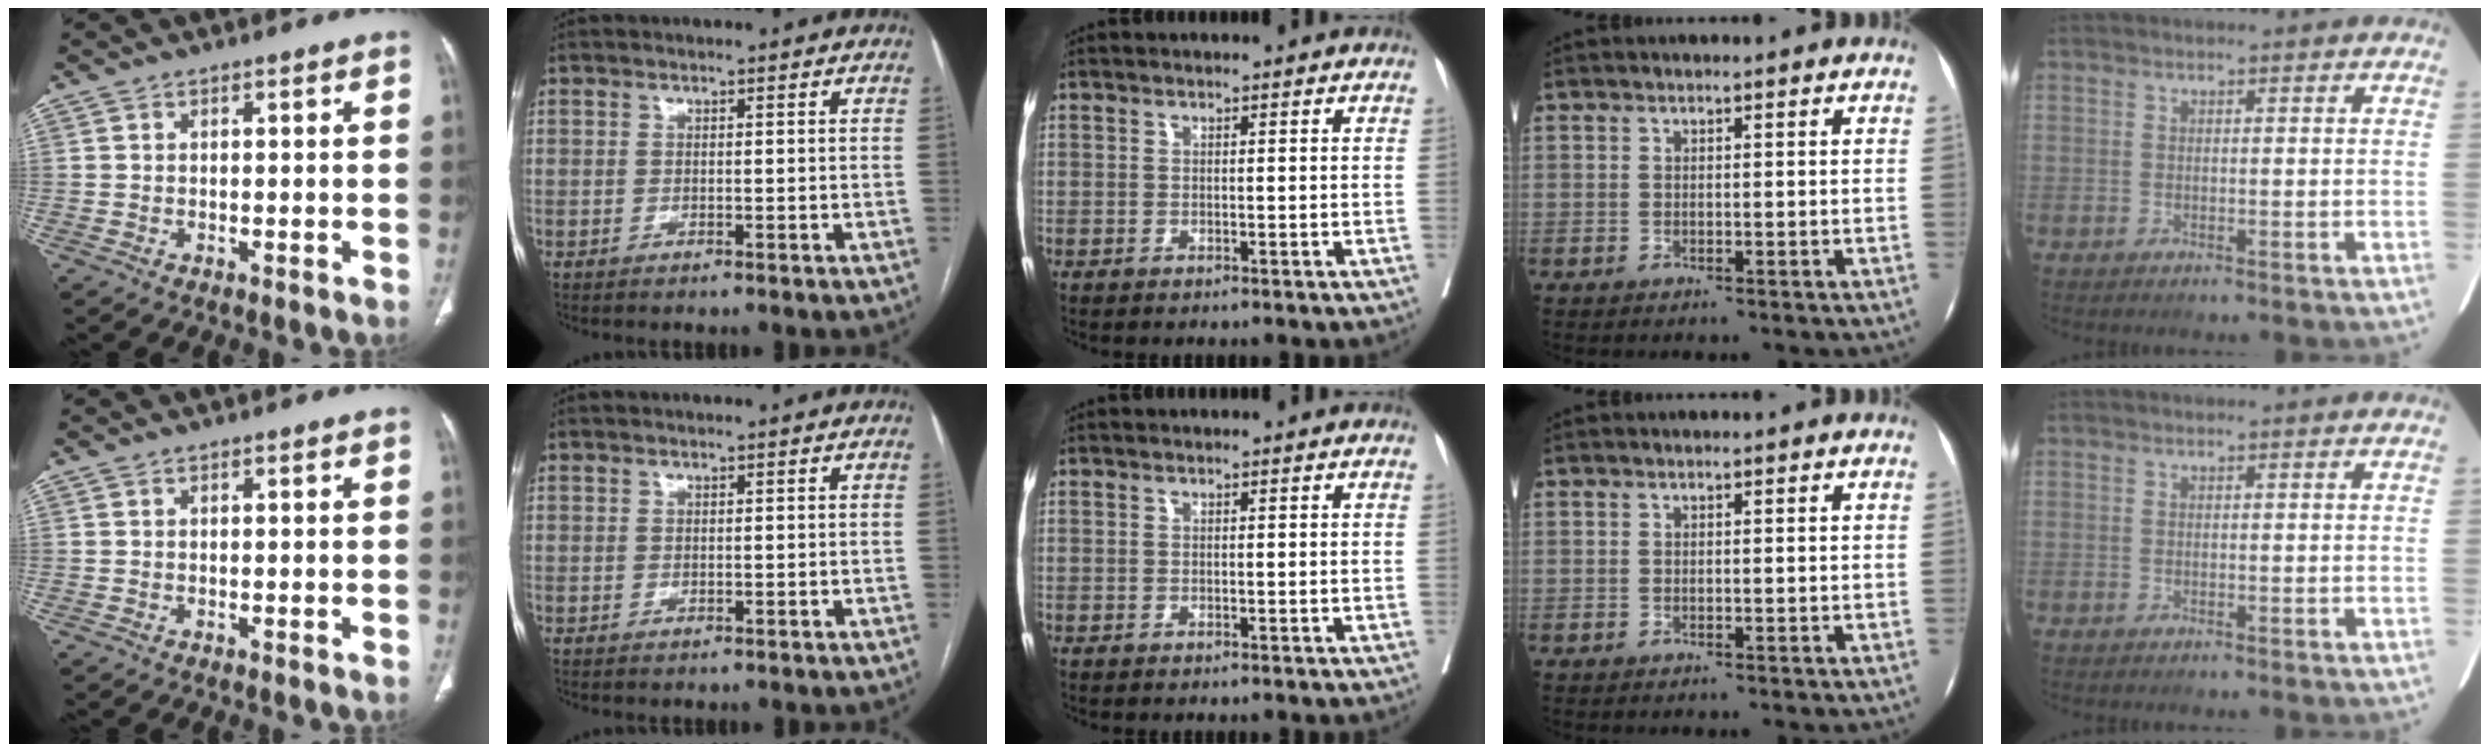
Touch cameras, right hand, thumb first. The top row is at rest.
{}